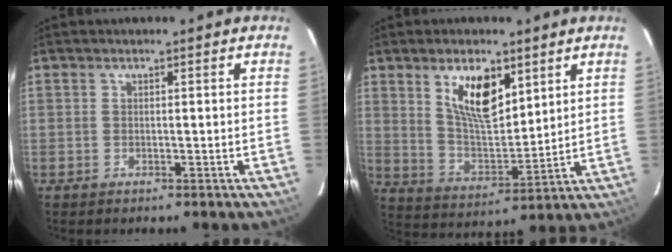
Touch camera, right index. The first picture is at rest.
{"total": 11.3, "force": [5.9, 4.7, 8.4], "torque": [-0.149, 0.002, 0.120]}